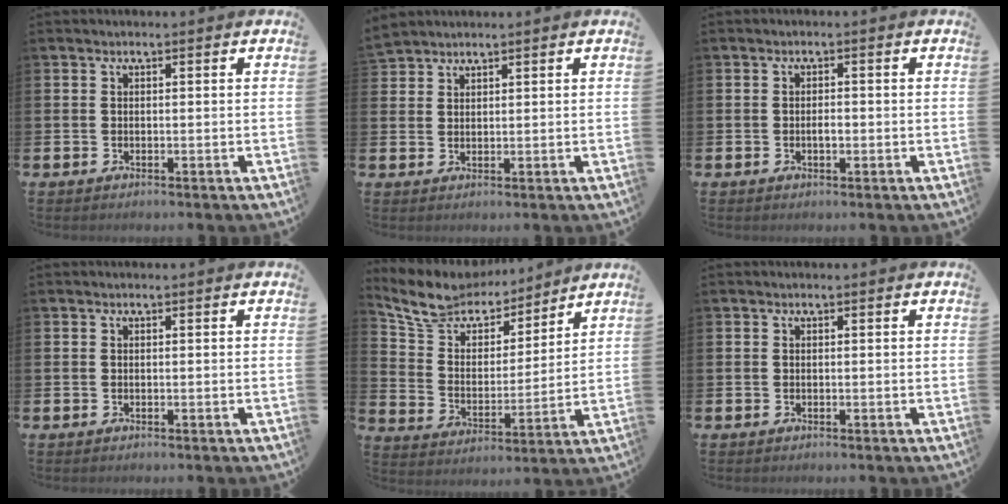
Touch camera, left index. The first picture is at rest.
{"total": 2.6, "force": [2.5, 0.4, -0.3], "torque": [0.014, -0.014, 0.046]}
{"total": 1.3, "force": [-0.2, 0.6, 1.1], "torque": [-0.014, -0.001, -0.006]}
{"total": 0.0}
{"total": 9.0, "force": [8.4, 3.2, 1.1], "torque": [-0.074, -0.059, 0.152]}
{"total": 0.0}